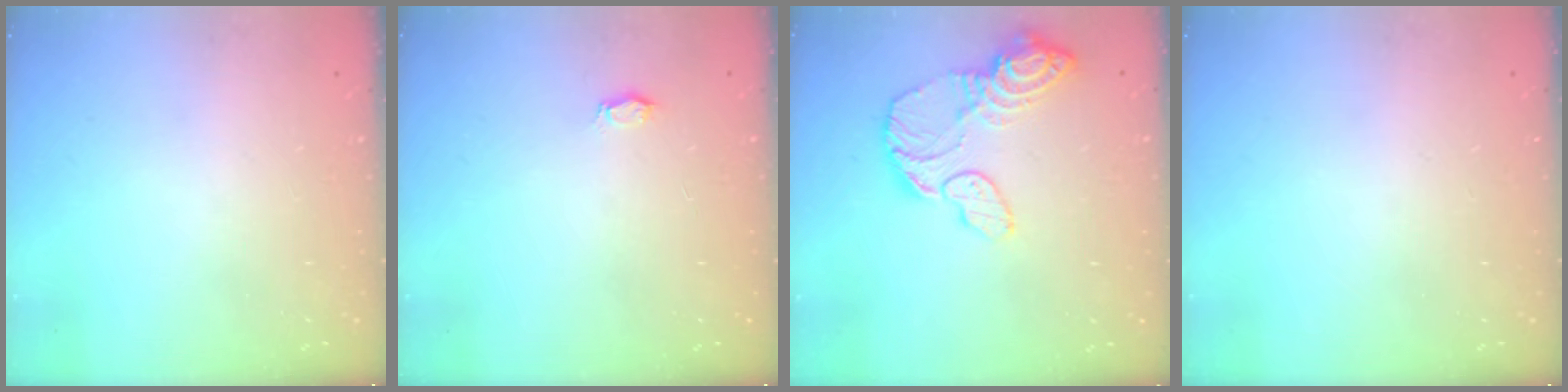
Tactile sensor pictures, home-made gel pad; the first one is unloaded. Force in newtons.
{"total": 2.7, "press": 2.7, "slide": 0.3}
{"total": 12.9, "press": 12.8, "slide": 1.3}
{"total": 0.0}